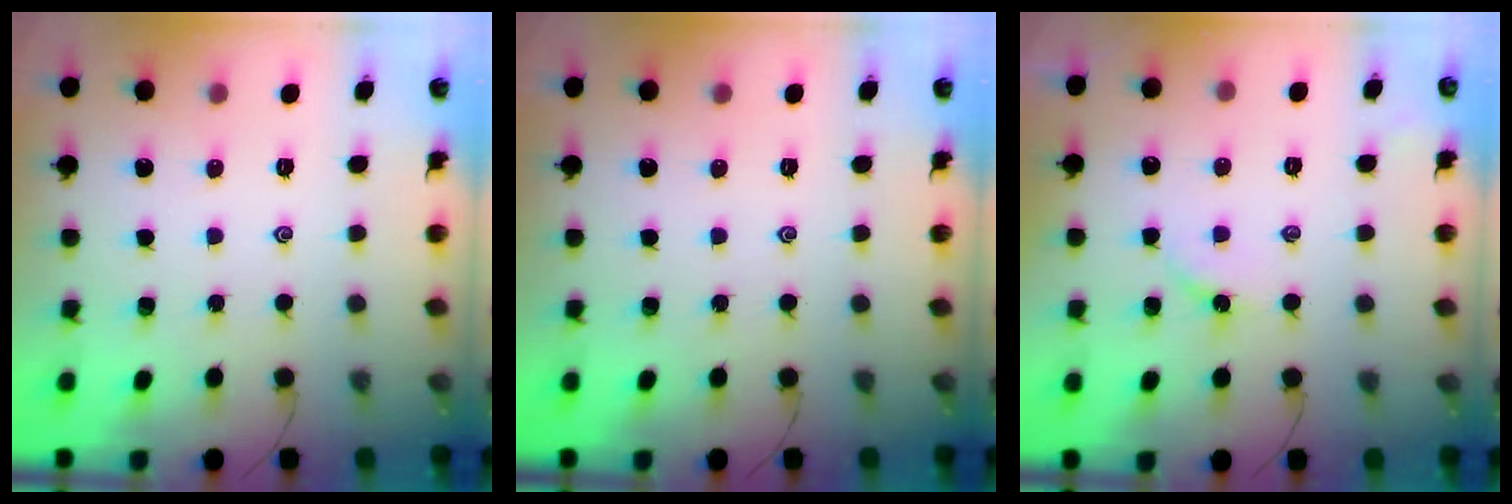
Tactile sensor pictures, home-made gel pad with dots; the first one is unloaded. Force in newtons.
{"total": 0.0}
{"total": 3.4, "press": 3.3, "slide": 0.4}